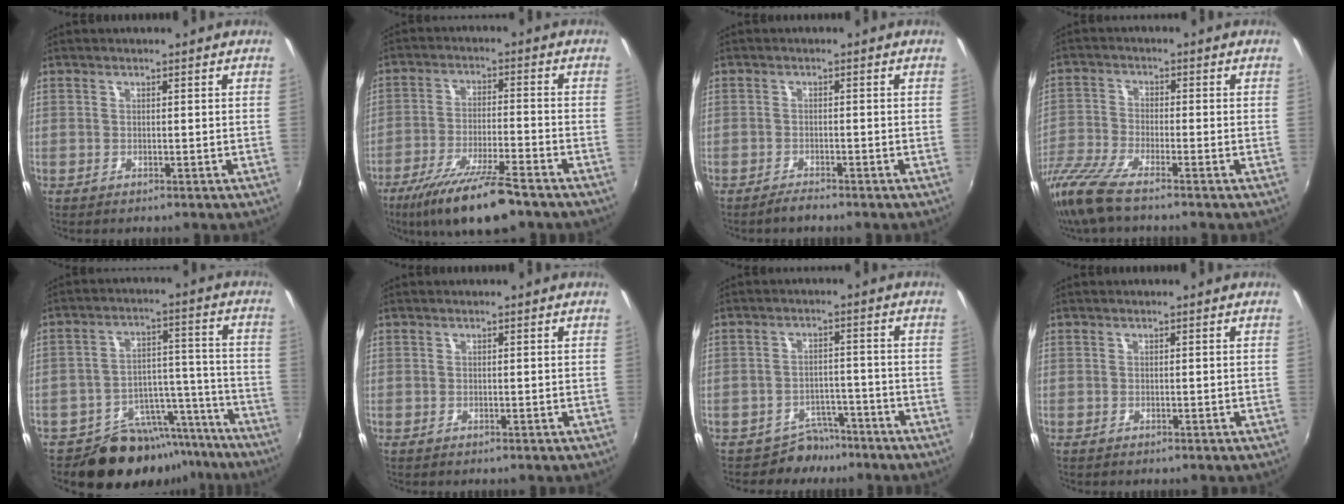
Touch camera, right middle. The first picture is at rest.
{"total": 13.7, "force": [-10.1, 2.1, 9.1], "torque": [-0.182, -0.027, -0.171]}
{"total": 2.0, "force": [-1.9, 0.2, 0.7], "torque": [-0.023, -0.005, -0.038]}
{"total": 9.6, "force": [-7.6, 1.0, 5.8], "torque": [-0.138, -0.026, -0.153]}
{"total": 14.8, "force": [-12.4, 7.6, 2.8], "torque": [-0.048, 0.057, -0.164]}
{"total": 0.0}
{"total": 5.0, "force": [-4.2, 2.8, -0.1], "torque": [0.001, 0.022, -0.063]}
{"total": 0.0}